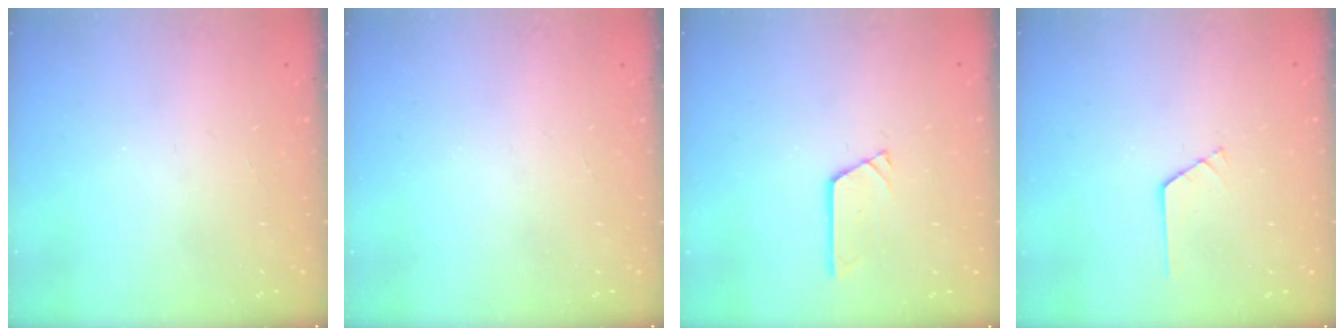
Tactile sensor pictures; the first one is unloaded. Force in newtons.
{"total": 0.0}
{"total": 2.8, "press": 2.8, "slide": 0.2}
{"total": 0.7, "press": 0.7, "slide": 0.1}